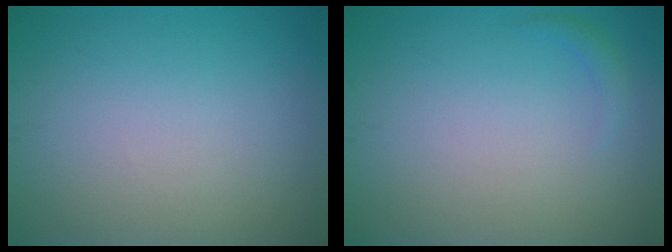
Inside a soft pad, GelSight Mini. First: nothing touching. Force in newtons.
{"total": 0.8, "press": 0.8, "slide": 0.1}